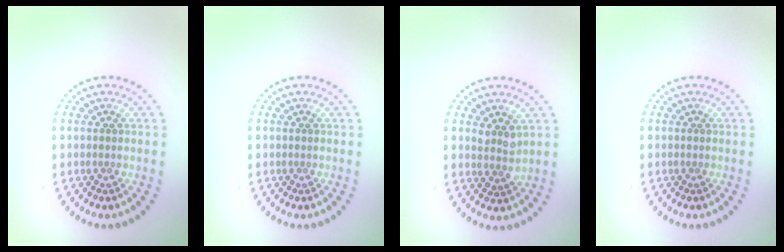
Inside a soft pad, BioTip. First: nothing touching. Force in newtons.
{"total": 0.0}
{"total": 1.7, "press": 1.4, "slide": 1.1}
{"total": 0.0}